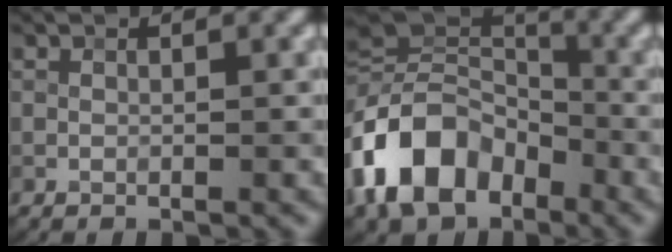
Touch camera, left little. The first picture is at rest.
{"total": 11.3, "force": [-4.9, 7.5, 6.8], "torque": [-0.131, 0.010, -0.110]}